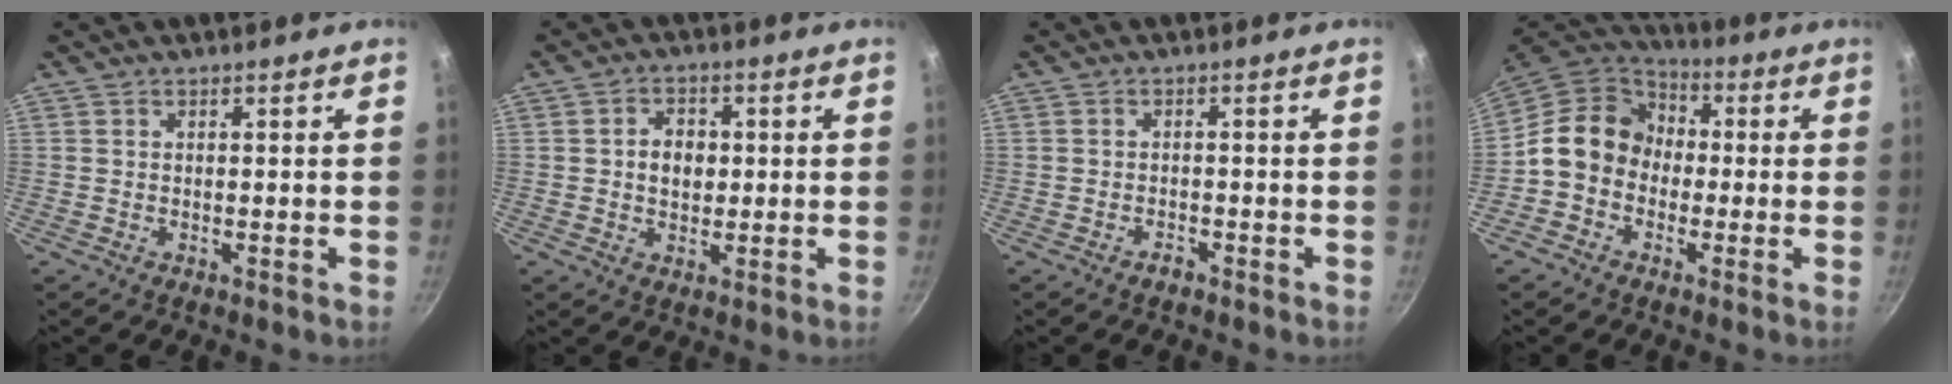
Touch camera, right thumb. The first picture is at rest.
{"total": 5.1, "force": [0.3, 3.9, 3.2], "torque": [-0.030, 0.006, 0.002]}
{"total": 1.4, "force": [-1.1, 0.6, 0.5], "torque": [-0.005, 0.015, -0.017]}
{"total": 12.2, "force": [-0.9, 10.4, 6.3], "torque": [-0.073, 0.037, -0.039]}